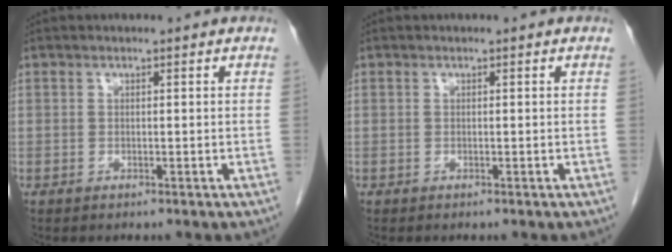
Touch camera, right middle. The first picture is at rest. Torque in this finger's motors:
{"motor_torque": [-0.12, -0.25, -0.02, 0.01]}